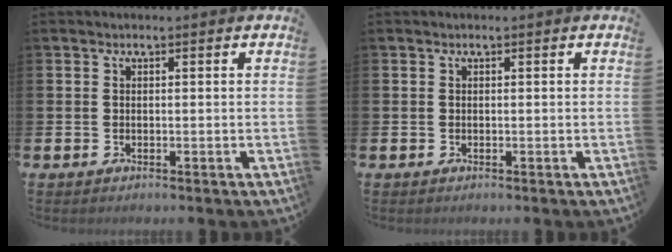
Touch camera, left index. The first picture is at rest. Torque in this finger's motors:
{"motor_torque": [-0.04, 0.04, -0.01, 0.00]}